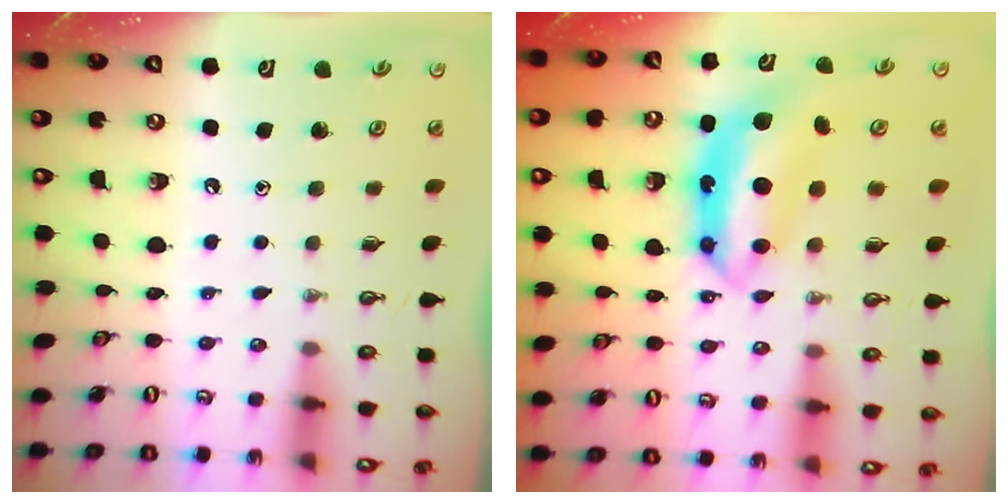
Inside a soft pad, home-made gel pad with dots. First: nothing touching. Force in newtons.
{"total": 8.7, "press": 8.7, "slide": 0.7}